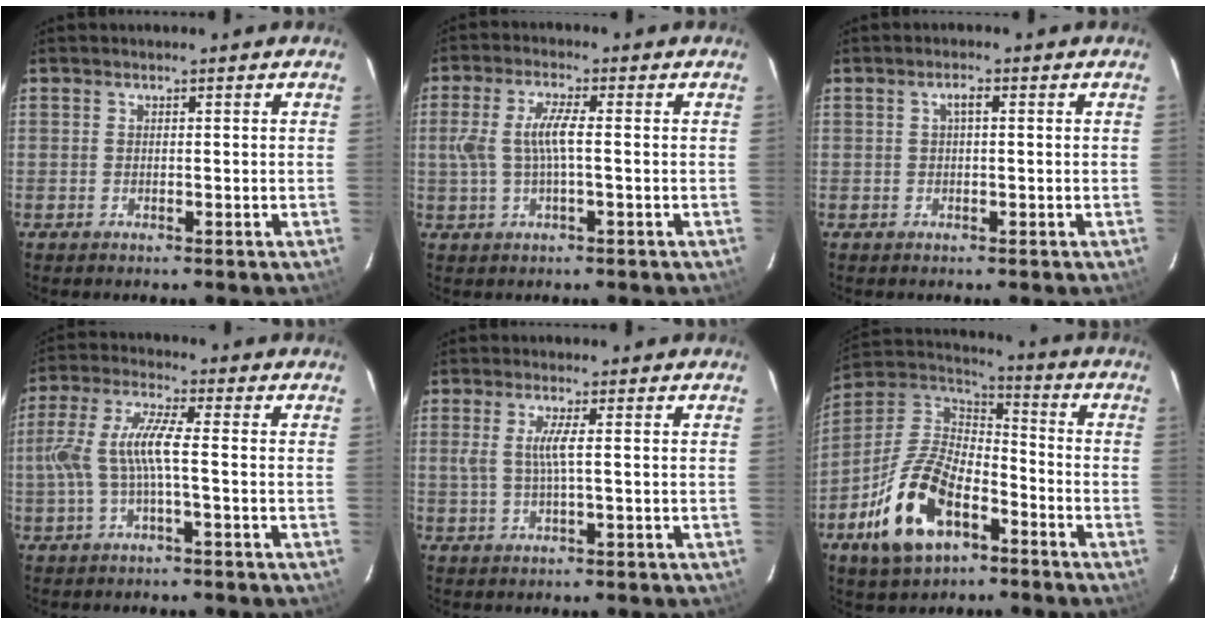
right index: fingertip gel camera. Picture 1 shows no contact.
{"total": 6.1, "force": [-0.1, 1.4, 5.9], "torque": [-0.122, 0.006, 0.002]}
{"total": 1.4, "force": [0.2, 0.4, 1.4], "torque": [-0.026, 0.007, 0.002]}
{"total": 8.1, "force": [-1.4, 1.1, 7.9], "torque": [-0.175, 0.007, -0.021]}
{"total": 3.4, "force": [0.3, -0.2, 3.3], "torque": [-0.065, 0.004, 0.009]}
{"total": 18.0, "force": [-8.7, 9.4, 12.6], "torque": [-0.272, 0.001, -0.156]}